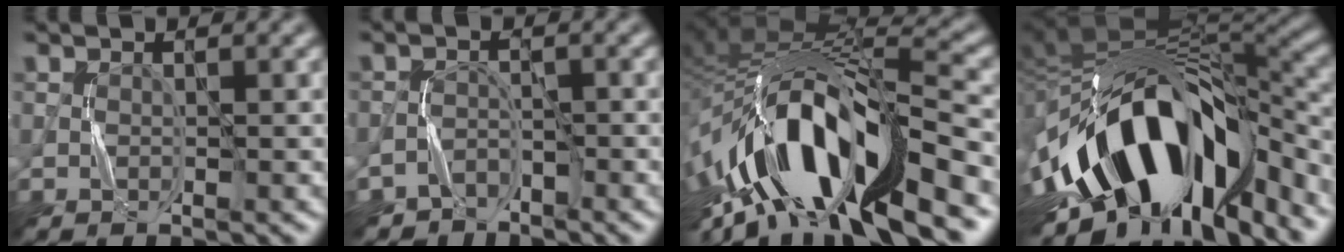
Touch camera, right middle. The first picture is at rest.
{"total": 2.7, "force": [-2.4, 1.2, 0.0], "torque": [0.008, 0.002, -0.050]}
{"total": 14.3, "force": [-6.5, 5.5, 11.5], "torque": [-0.207, 0.017, -0.113]}
{"total": 15.9, "force": [-5.2, 8.6, 12.2], "torque": [-0.205, 0.009, -0.088]}